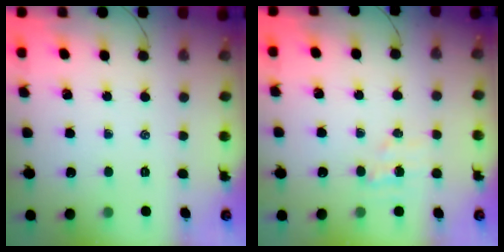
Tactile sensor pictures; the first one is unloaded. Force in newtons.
{"total": 5.4, "press": 5.3, "slide": 1.2}